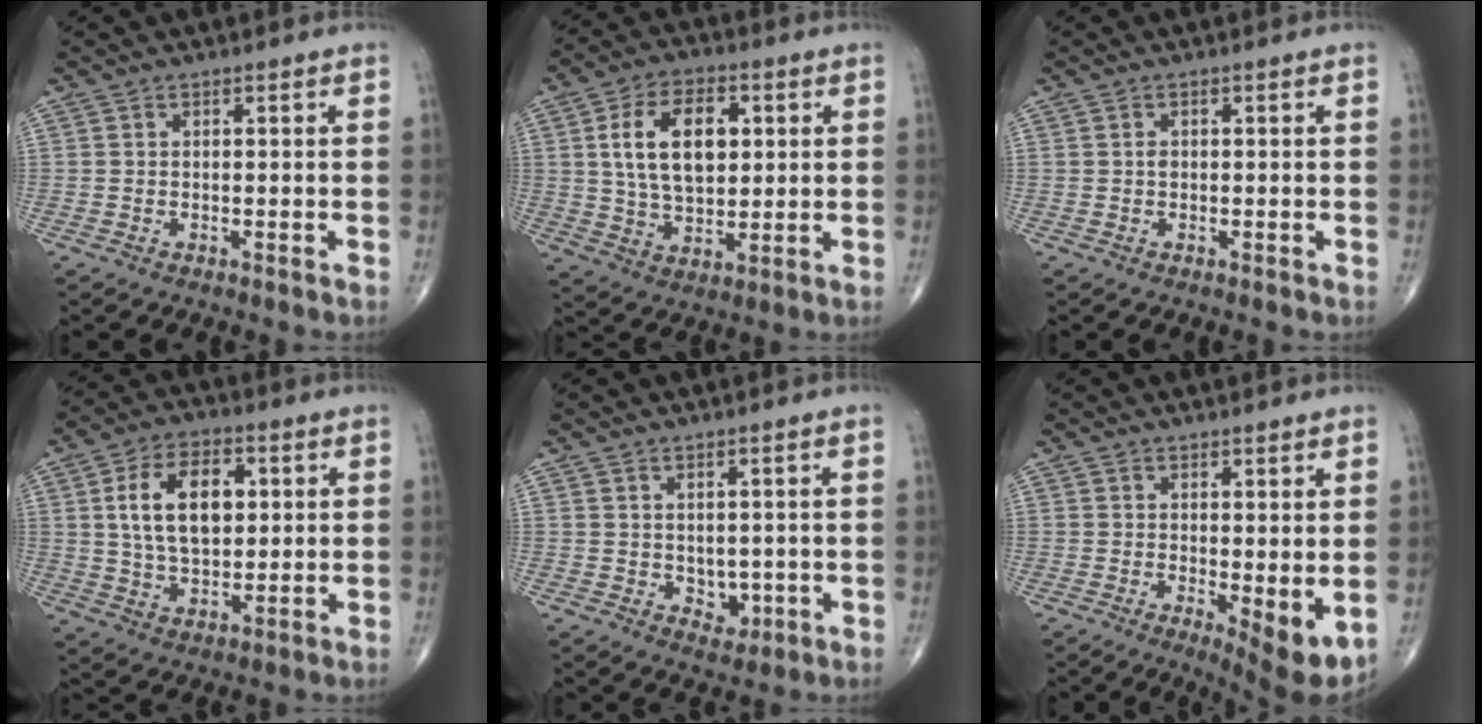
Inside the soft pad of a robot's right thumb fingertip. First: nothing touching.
{"total": 14.3, "force": [3.0, 8.5, 11.0], "torque": [-0.172, -0.003, 0.054]}
{"total": 1.0, "force": [0.1, 0.8, 0.6], "torque": [-0.008, 0.002, 0.001]}
{"total": 13.5, "force": [2.8, 8.2, 10.4], "torque": [-0.161, -0.002, 0.051]}
{"total": 3.3, "force": [0.0, 2.5, 2.1], "torque": [-0.014, -0.006, 0.010]}
{"total": 7.1, "force": [-0.2, 2.4, 6.7], "torque": [-0.090, -0.020, 0.004]}